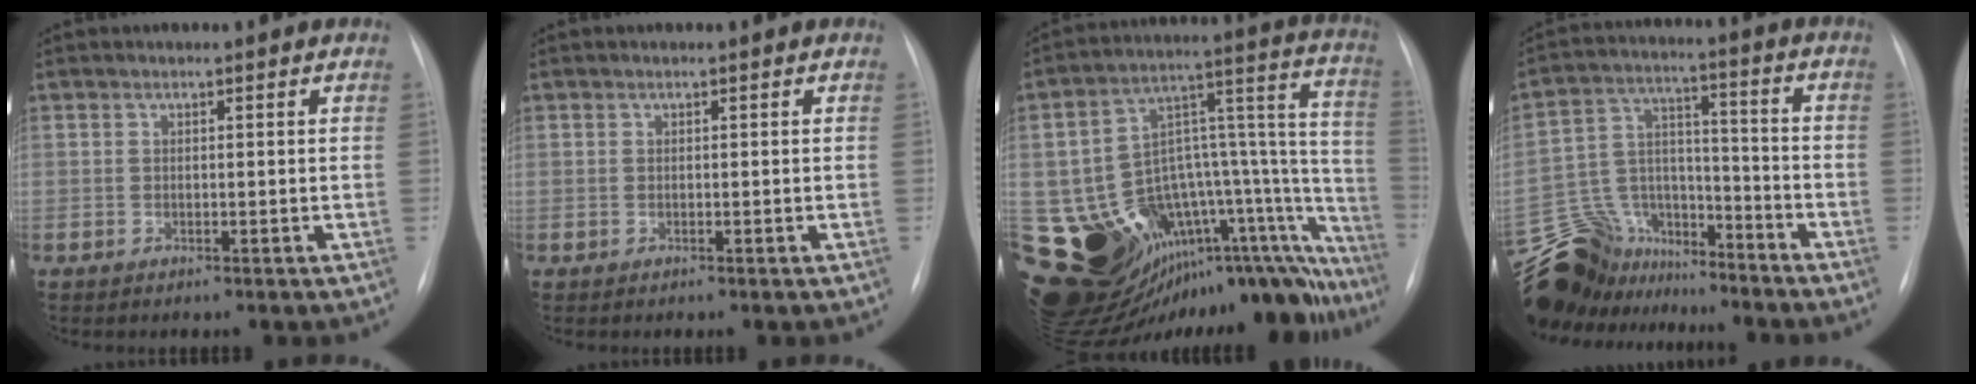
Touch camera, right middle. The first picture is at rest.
{"total": 0.0}
{"total": 31.4, "force": [-22.1, 13.2, 18.1], "torque": [-0.203, 0.076, -0.284]}
{"total": 17.7, "force": [-15.2, 8.2, 3.8], "torque": [-0.094, 0.056, -0.254]}